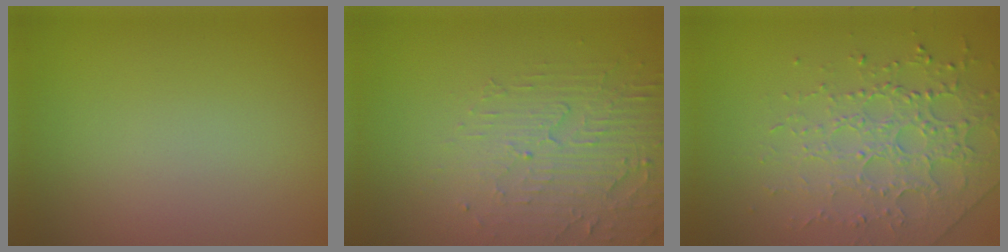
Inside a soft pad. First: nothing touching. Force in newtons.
{"total": 5.0, "press": 3.3, "slide": 3.8}
{"total": 3.9, "press": 3.7, "slide": 1.0}